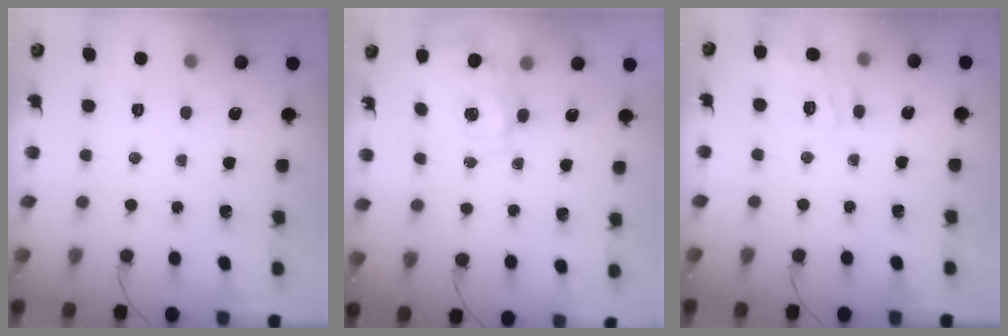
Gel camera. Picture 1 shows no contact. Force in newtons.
{"total": 4.0, "press": 3.9, "slide": 0.9}
{"total": 13.0, "press": 13.0, "slide": 0.7}